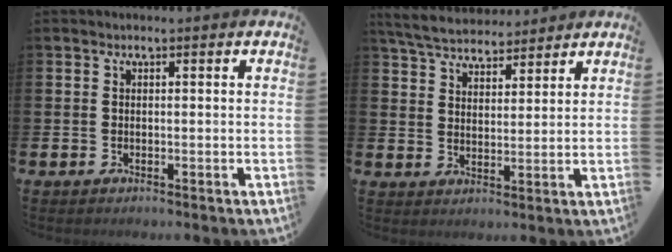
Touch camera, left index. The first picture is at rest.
{"total": 5.8, "force": [5.6, 1.2, 0.9], "torque": [-0.044, -0.022, 0.104]}